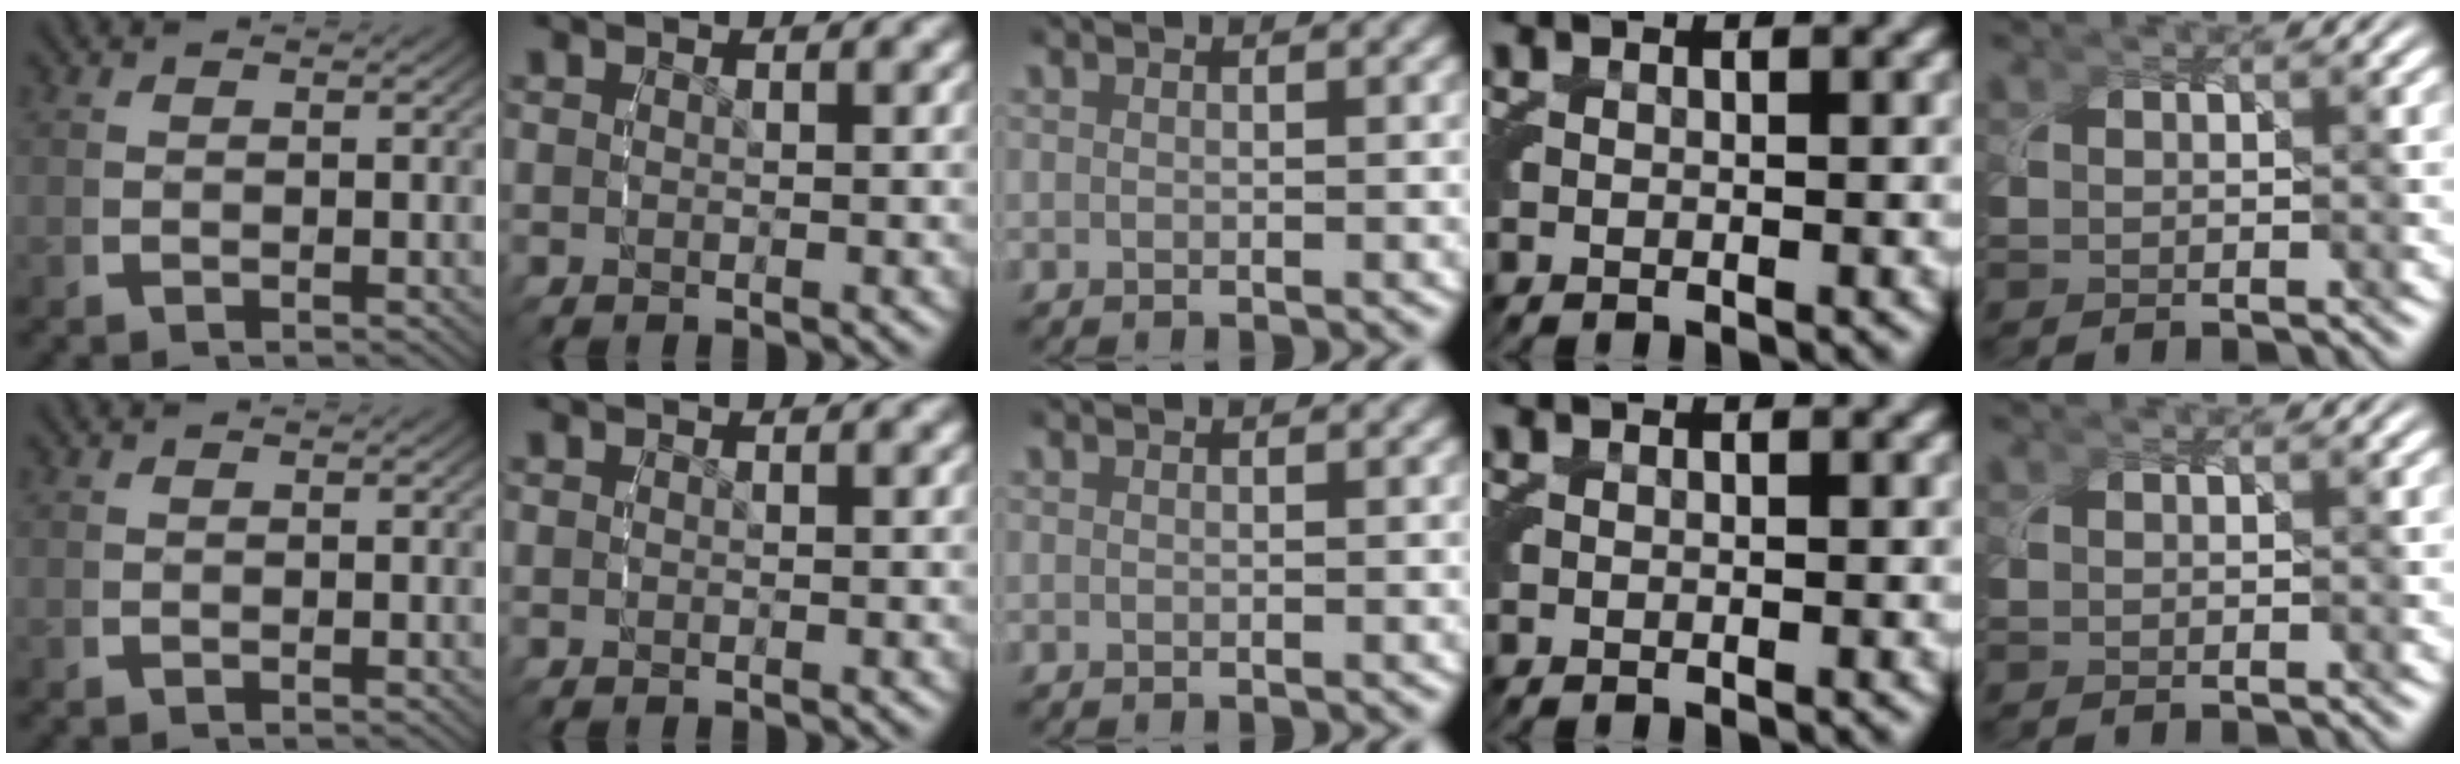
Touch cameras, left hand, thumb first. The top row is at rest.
{}